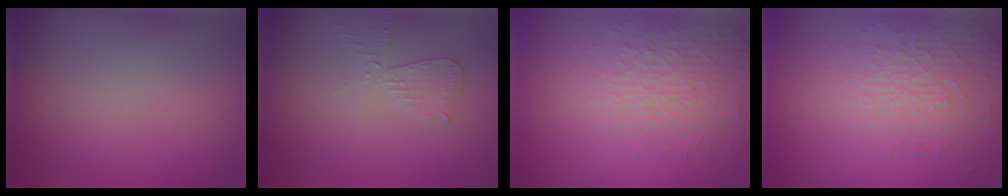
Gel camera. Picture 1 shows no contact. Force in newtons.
{"total": 2.1, "press": 2.1, "slide": 0.1}
{"total": 4.5, "press": 3.1, "slide": 3.3}
{"total": 4.5, "press": 3.3, "slide": 3.1}